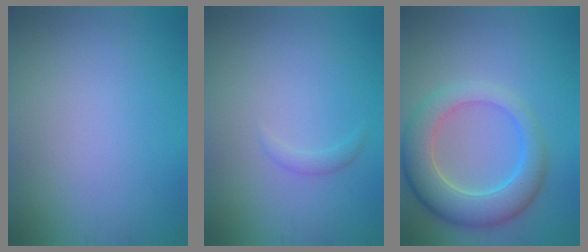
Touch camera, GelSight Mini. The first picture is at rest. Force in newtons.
{"total": 0.9, "press": 0.9, "slide": 0.0}
{"total": 6.8, "press": 6.8, "slide": 0.4}